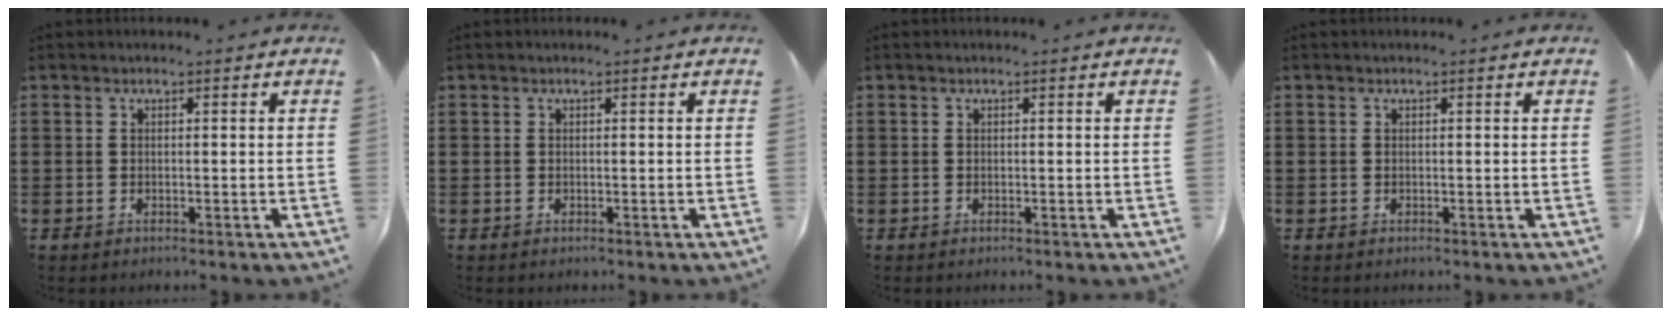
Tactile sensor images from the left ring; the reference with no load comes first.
{"total": 0.0}
{"total": 0.0}
{"total": 0.0}